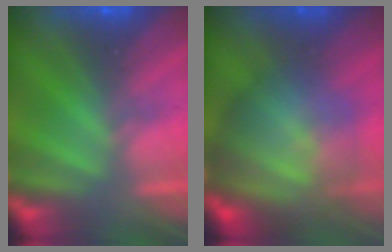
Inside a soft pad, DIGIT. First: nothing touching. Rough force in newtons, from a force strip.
{"total": 9.0}